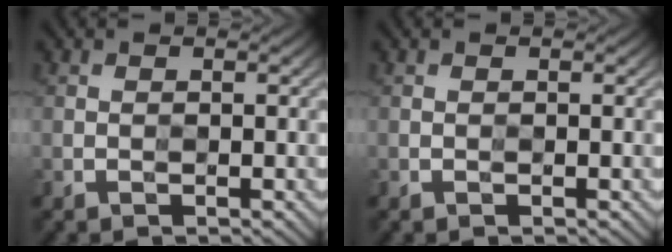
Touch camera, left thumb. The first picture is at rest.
{"total": 0.0}